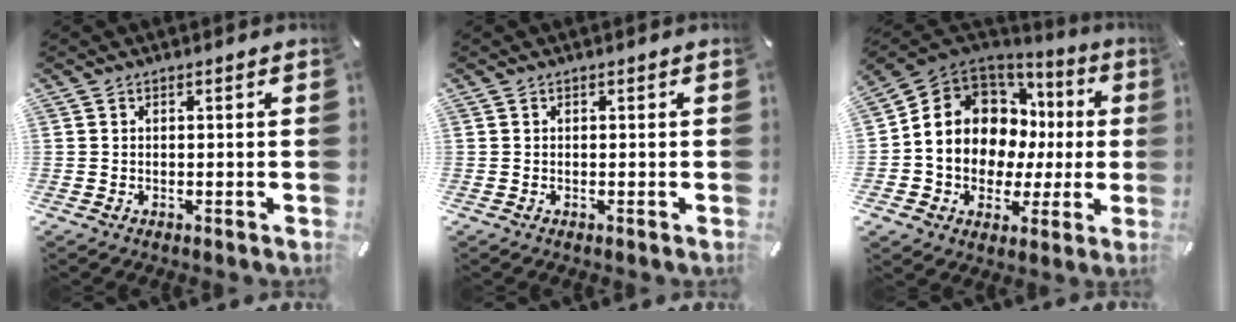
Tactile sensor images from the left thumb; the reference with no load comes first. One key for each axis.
{"total": 0.0}
{"total": 14.0, "fx": 2.1, "fy": 12.2, "fz": 6.5, "tx": -0.133, "ty": -0.032, "tz": 0.046}